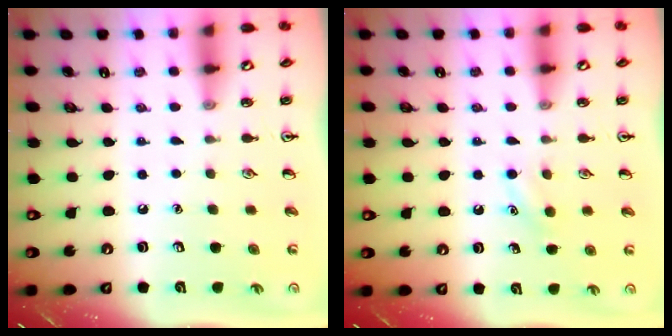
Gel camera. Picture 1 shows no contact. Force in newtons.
{"total": 4.9, "press": 4.7, "slide": 1.3}